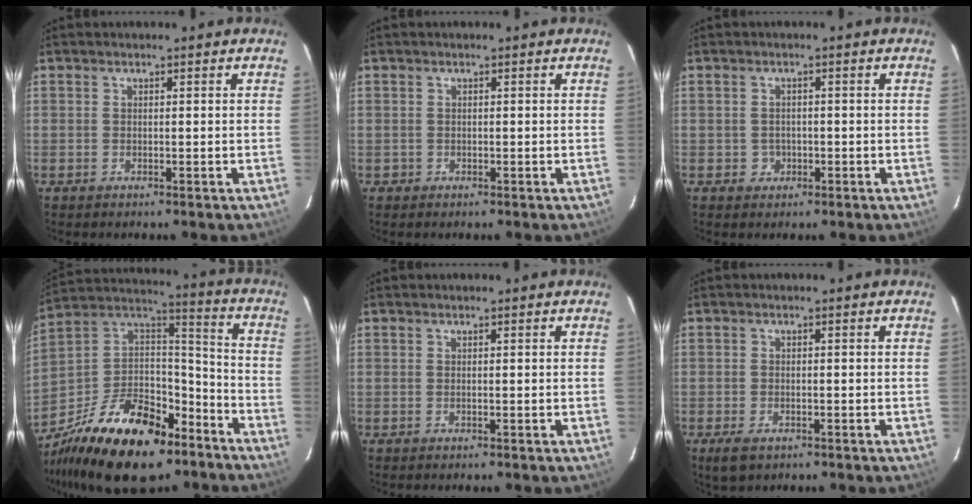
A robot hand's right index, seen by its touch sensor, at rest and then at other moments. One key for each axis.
{"total": 1.1, "fx": -0.3, "fy": 1.0, "fz": 0.0, "tx": 0.001, "ty": 0.005, "tz": -0.003}
{"total": 2.3, "fx": -0.6, "fy": 2.2, "fz": 0.2, "tx": -0.003, "ty": 0.003, "tz": -0.005}
{"total": 27.7, "fx": -18.0, "fy": 13.1, "fz": 16.4, "tx": -0.324, "ty": 0.011, "tz": -0.286}
{"total": 0.0}
{"total": 3.7, "fx": -2.2, "fy": 1.9, "fz": 2.3, "tx": -0.049, "ty": -0.010, "tz": -0.039}